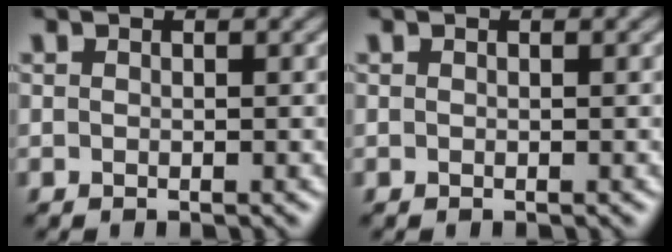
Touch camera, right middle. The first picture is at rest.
{"total": 0.0}